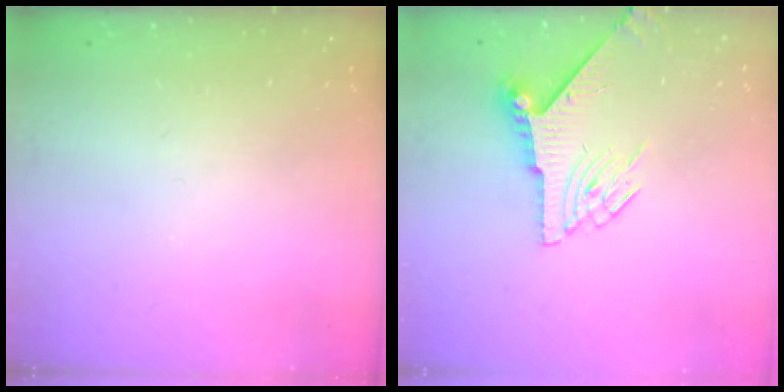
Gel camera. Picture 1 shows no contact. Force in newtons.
{"total": 6.7, "press": 6.6, "slide": 1.0}